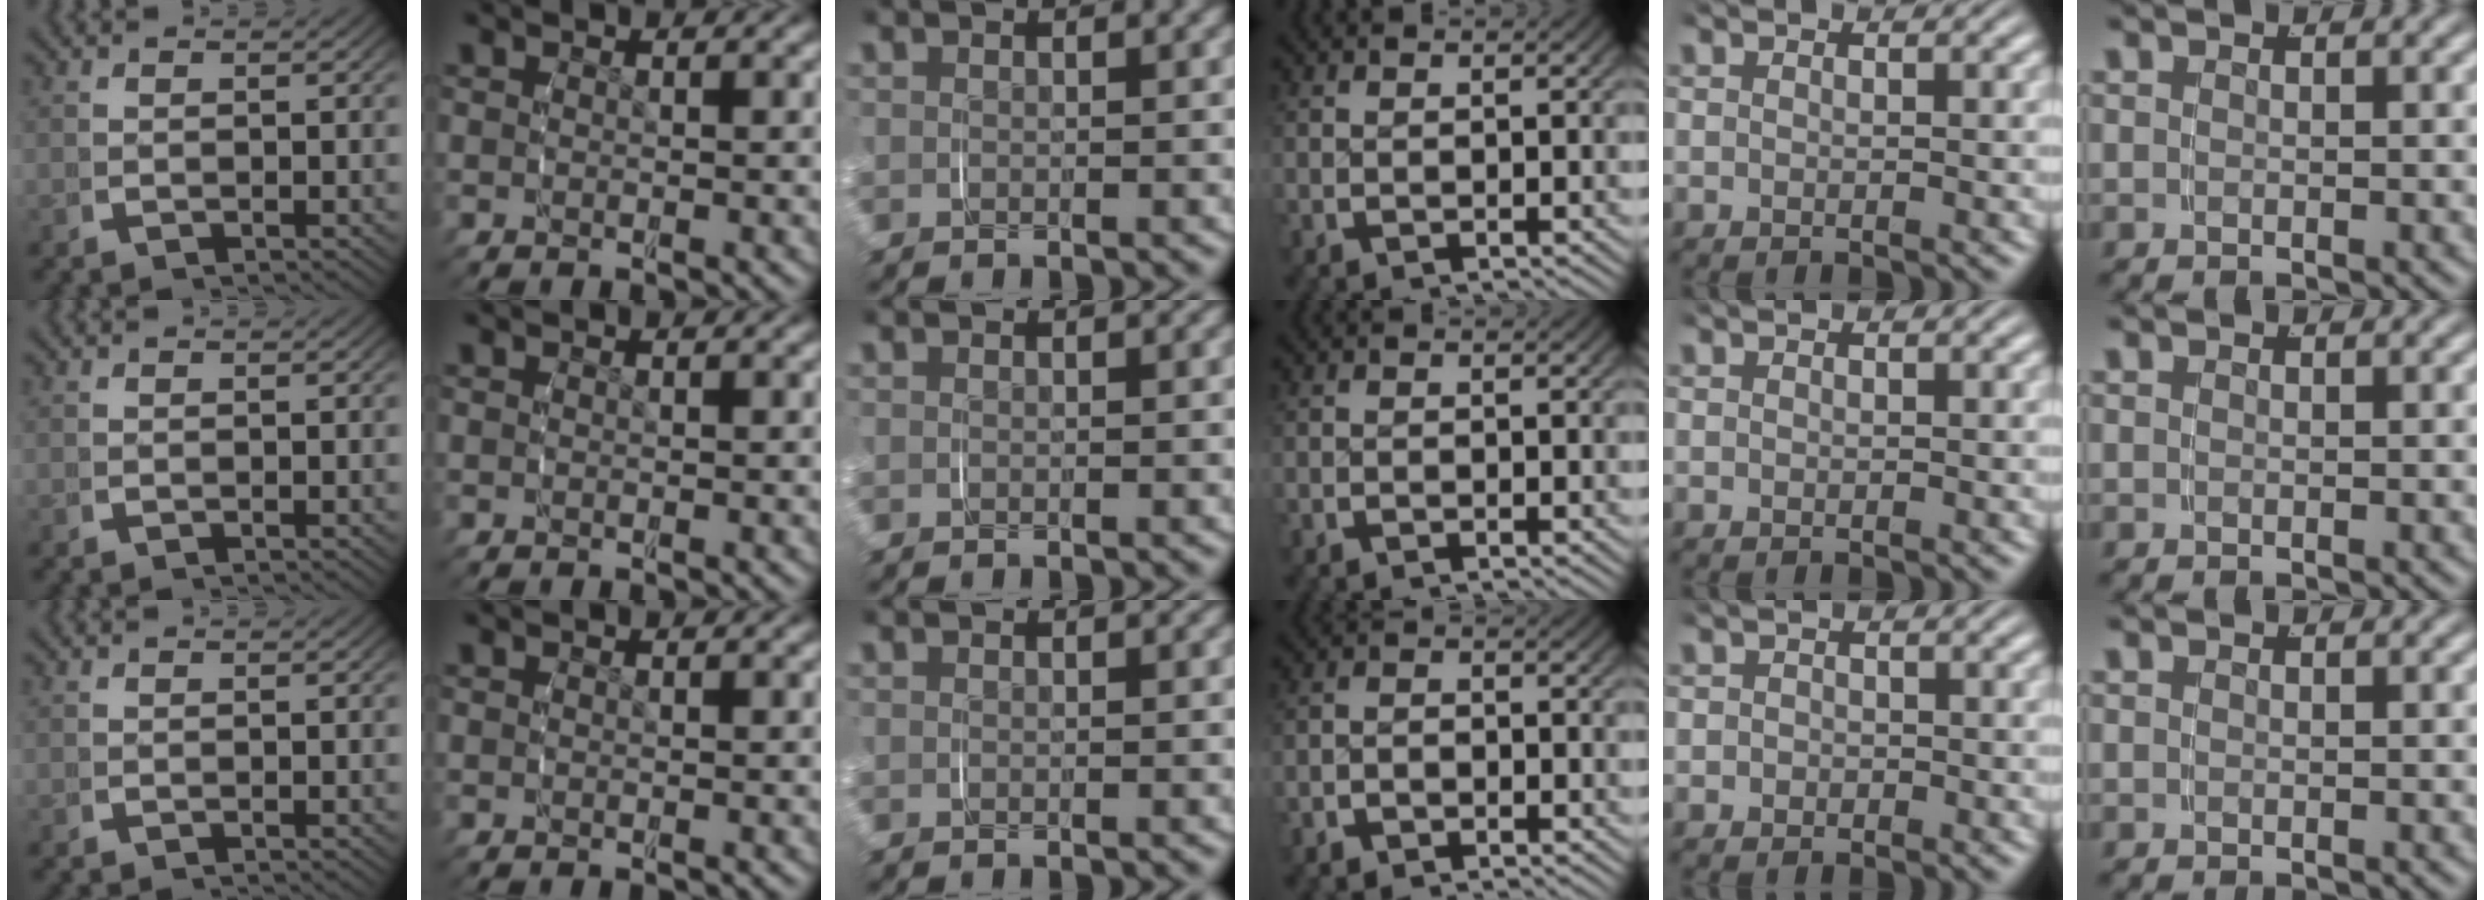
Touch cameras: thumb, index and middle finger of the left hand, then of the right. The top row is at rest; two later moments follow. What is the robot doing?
{"motion": "grasp_and_lifting", "object": "scarf"}